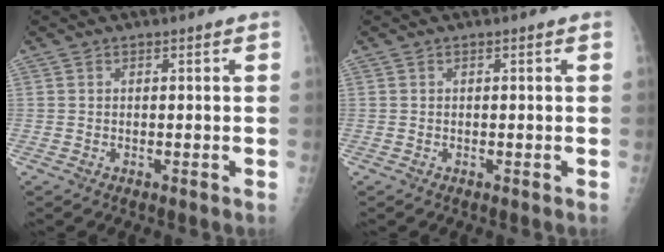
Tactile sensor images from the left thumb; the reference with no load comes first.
{"total": 0.0}